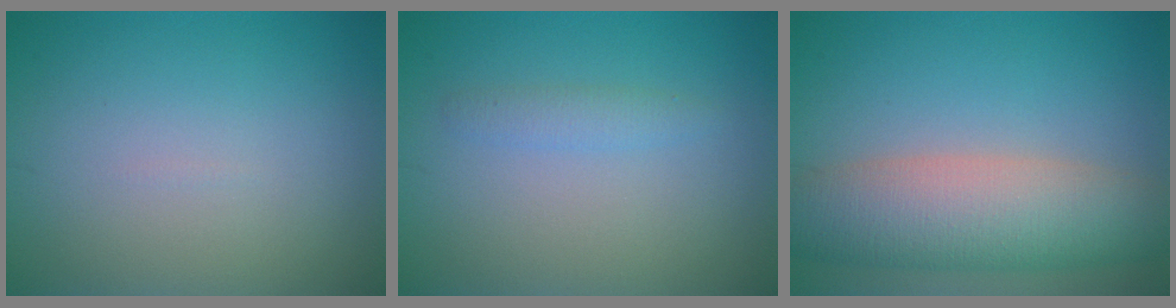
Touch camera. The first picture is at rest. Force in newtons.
{"total": 1.3, "press": 1.3, "slide": 0.0}
{"total": 8.1, "press": 8.1, "slide": 0.7}